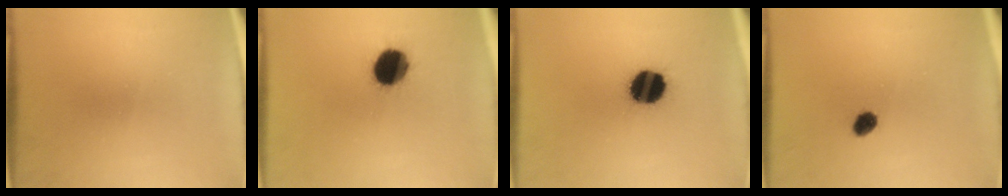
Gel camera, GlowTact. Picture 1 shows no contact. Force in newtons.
{"total": 11.6}
{"total": 13.3}
{"total": 3.0}